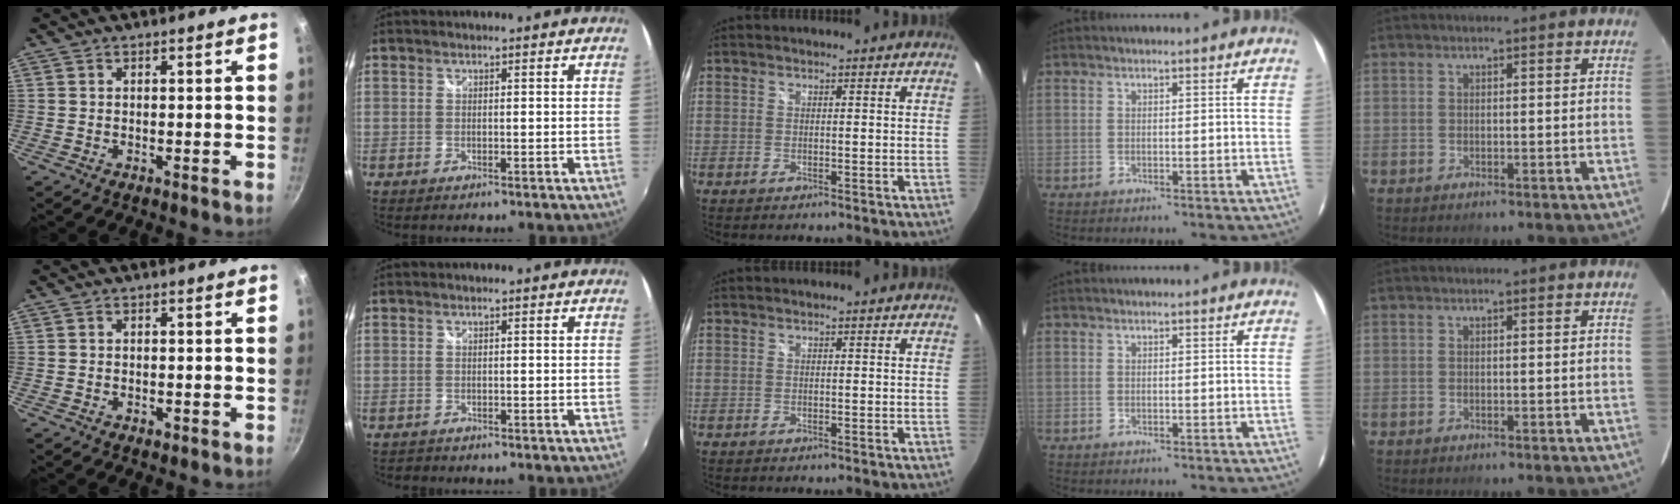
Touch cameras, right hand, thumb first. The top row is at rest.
{"thumb": {"total": 1.1, "force": [-0.6, 0.7, 0.6], "torque": [-0.012, 0.001, -0.008]}, "index": {"total": 0.8, "force": [-0.6, 0.5, 0.0], "torque": [-0.002, -0.001, -0.009]}}